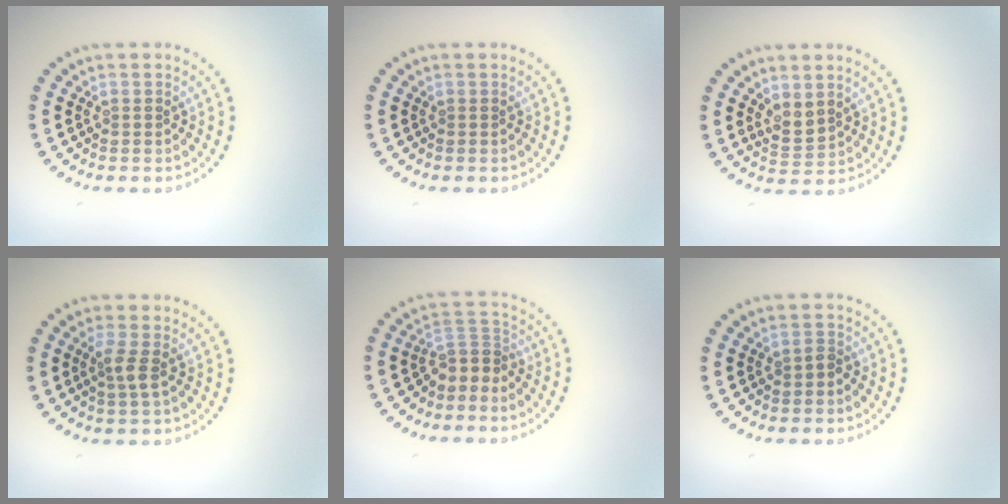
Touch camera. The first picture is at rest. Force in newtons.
{"total": 0.0}
{"total": 2.0, "press": 1.6, "slide": 1.2}
{"total": 1.7, "press": 1.4, "slide": 1.0}
{"total": 2.7, "press": 1.8, "slide": 2.0}
{"total": 0.9, "press": 0.7, "slide": 0.5}